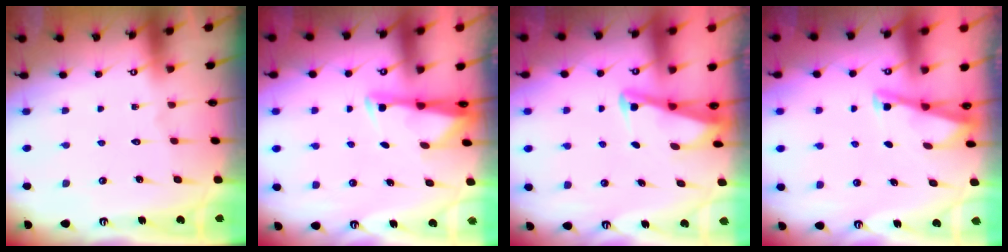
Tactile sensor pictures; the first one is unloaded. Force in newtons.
{"total": 2.9, "press": 2.9, "slide": 0.4}
{"total": 2.8, "press": 2.8, "slide": 0.3}
{"total": 2.7, "press": 2.7, "slide": 0.3}